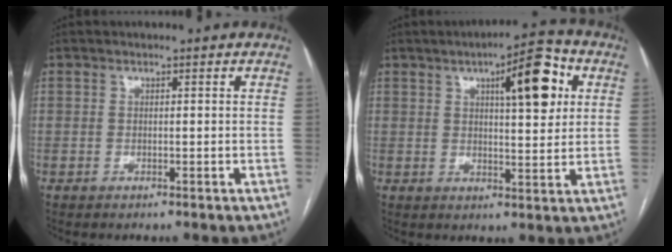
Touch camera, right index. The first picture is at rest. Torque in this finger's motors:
{"motor_torque": [0.81, 0.51, 0.23, 0.10]}